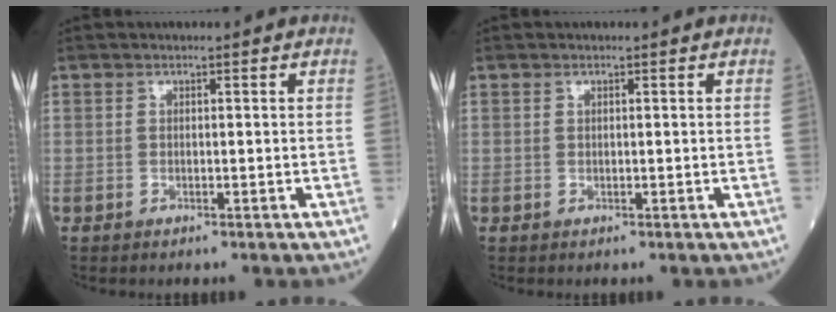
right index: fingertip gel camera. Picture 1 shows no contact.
{"total": 0.0}